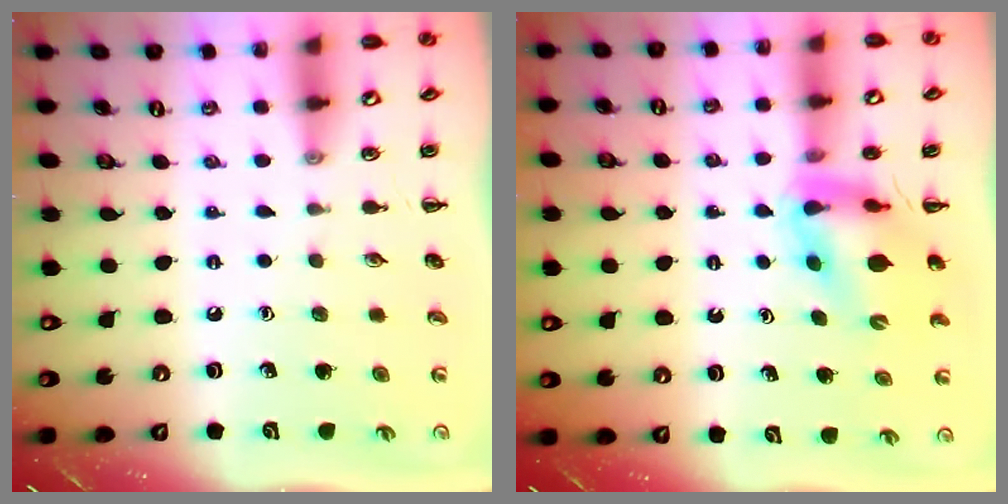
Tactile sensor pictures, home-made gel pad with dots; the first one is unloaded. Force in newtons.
{"total": 10.0, "press": 9.6, "slide": 2.9}